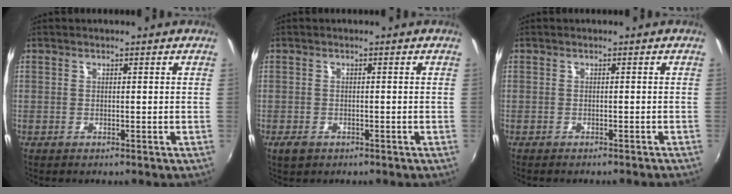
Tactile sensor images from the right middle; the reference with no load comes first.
{"total": 2.3, "force": [-1.4, 1.3, 1.2], "torque": [-0.024, -0.004, -0.023]}
{"total": 1.7, "force": [-1.5, 0.1, 0.7], "torque": [-0.019, -0.009, -0.023]}